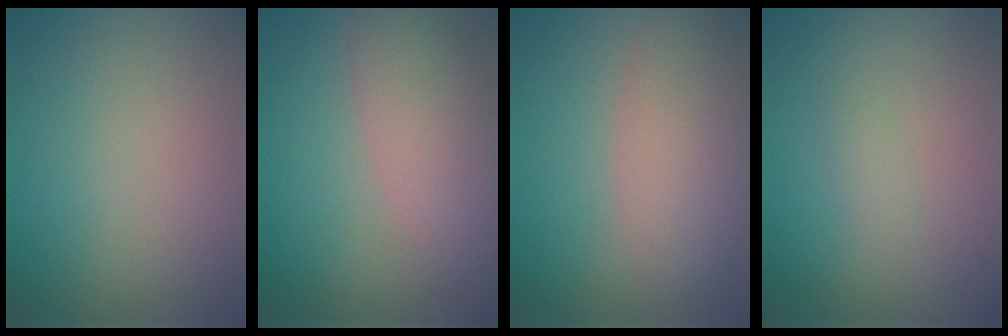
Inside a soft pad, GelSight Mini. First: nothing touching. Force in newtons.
{"total": 5.5, "press": 5.5, "slide": 0.4}
{"total": 5.0, "press": 5.0, "slide": 0.3}
{"total": 0.7, "press": 0.7, "slide": 0.0}